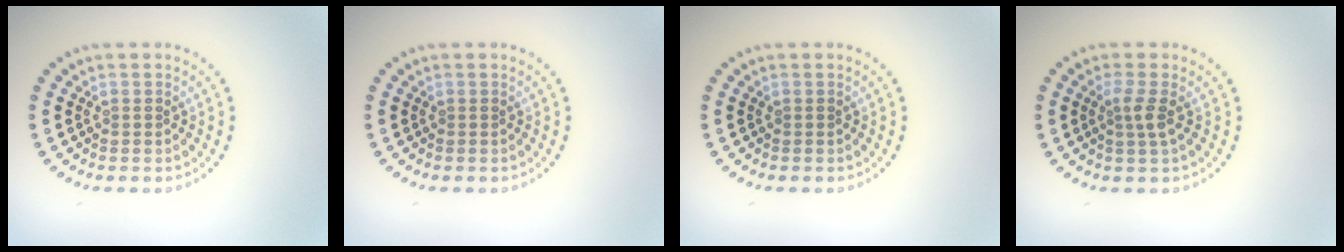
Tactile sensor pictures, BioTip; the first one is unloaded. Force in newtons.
{"total": 0.0}
{"total": 0.0}
{"total": 1.9, "press": 1.4, "slide": 1.2}